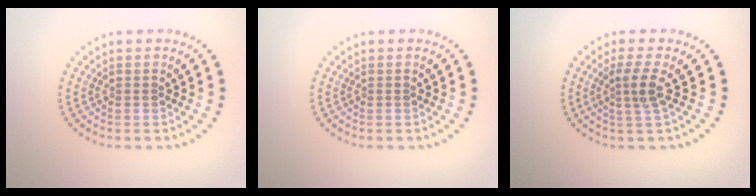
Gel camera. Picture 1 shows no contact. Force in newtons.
{"total": 0.0}
{"total": 2.4, "press": 1.8, "slide": 1.5}